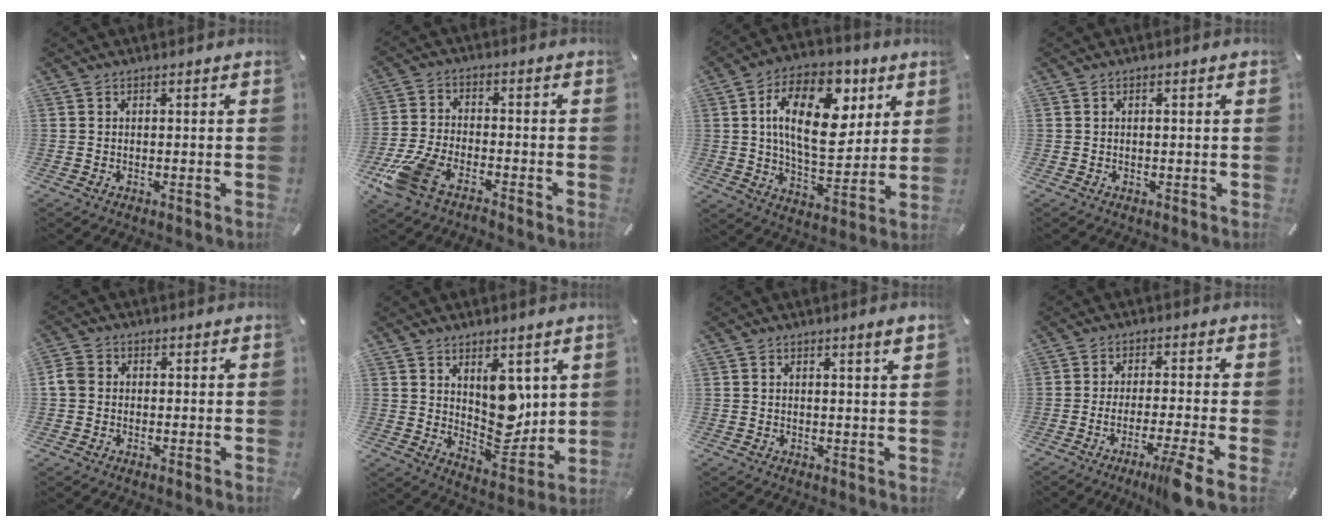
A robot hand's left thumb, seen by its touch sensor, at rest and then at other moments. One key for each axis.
{"total": 10.0, "fx": -6.8, "fy": 4.1, "fz": 6.0, "tx": -0.139, "ty": 0.018, "tz": -0.132}
{"total": 20.1, "fx": 6.1, "fy": 11.5, "fz": 15.2, "tx": -0.254, "ty": -0.007, "tz": 0.101}
{"total": 0.8, "fx": 0.1, "fy": 0.1, "fz": 0.8, "tx": -0.014, "ty": 0.000, "tz": 0.001}
{"total": 3.0, "fx": -0.4, "fy": 2.6, "fz": 1.5, "tx": -0.032, "ty": 0.007, "tz": -0.010}
{"total": 9.9, "fx": 4.0, "fy": 6.6, "fz": 6.3, "tx": -0.073, "ty": -0.042, "tz": 0.075}
{"total": 2.2, "fx": 1.3, "fy": 0.0, "fz": 1.8, "tx": -0.035, "ty": 0.000, "tz": 0.021}
{"total": 8.1, "fx": -4.1, "fy": 0.1, "fz": 7.0, "tx": -0.117, "ty": -0.002, "tz": -0.071}